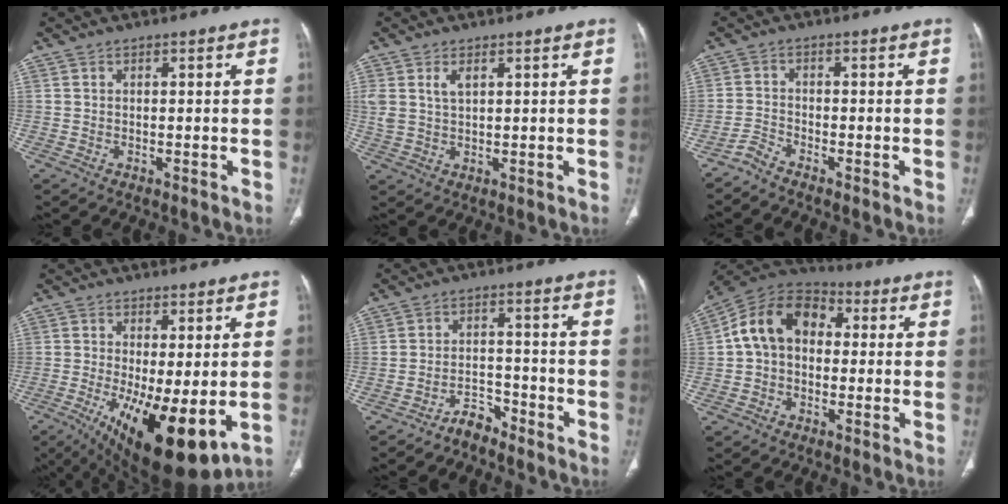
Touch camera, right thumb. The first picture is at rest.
{"total": 3.9, "force": [1.7, 2.1, 2.8], "torque": [-0.058, -0.002, 0.042]}
{"total": 2.4, "force": [-2.3, 0.1, 0.5], "torque": [-0.017, 0.003, -0.053]}
{"total": 16.5, "force": [-4.0, 5.8, 14.9], "torque": [-0.228, -0.030, -0.043]}
{"total": 4.0, "force": [-3.7, 1.5, 0.7], "torque": [-0.007, 0.033, -0.065]}
{"total": 12.8, "force": [1.1, 9.4, 8.6], "torque": [-0.134, 0.038, 0.003]}